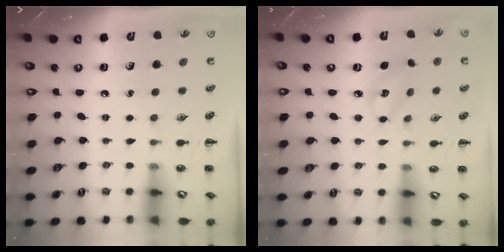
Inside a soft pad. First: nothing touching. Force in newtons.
{"total": 5.2, "press": 5.1, "slide": 0.9}